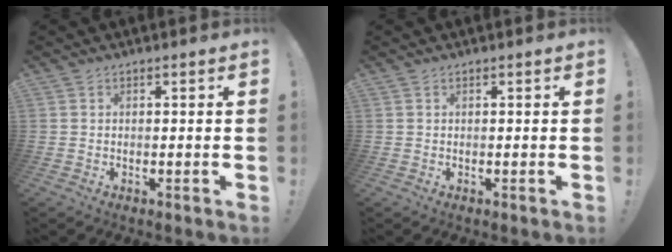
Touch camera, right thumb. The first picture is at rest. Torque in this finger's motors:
{"motor_torque": [0.00, 0.00, 0.00, 0.02, 0.05]}